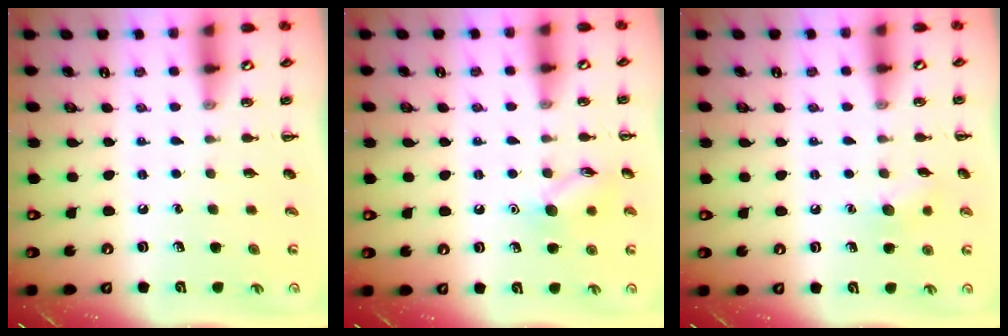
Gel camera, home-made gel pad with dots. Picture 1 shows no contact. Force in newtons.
{"total": 8.9, "press": 8.9, "slide": 0.5}
{"total": 7.1, "press": 6.9, "slide": 1.6}